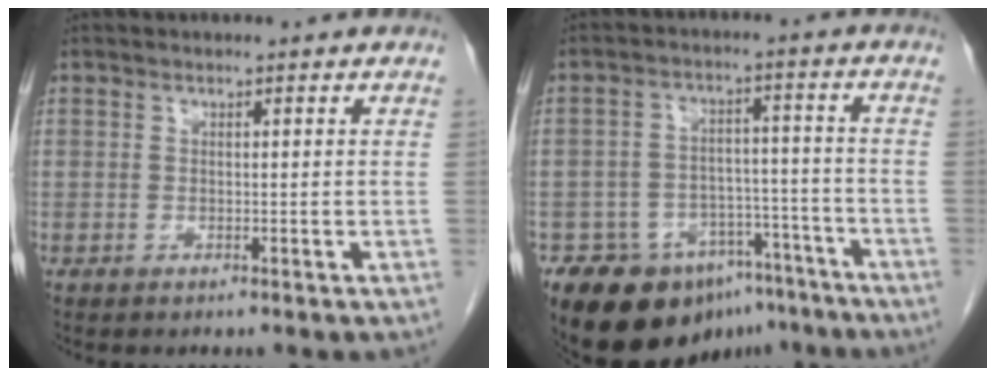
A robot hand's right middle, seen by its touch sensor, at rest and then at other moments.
{"total": 13.4, "force": [-9.6, 7.8, 5.1], "torque": [-0.065, 0.044, -0.141]}